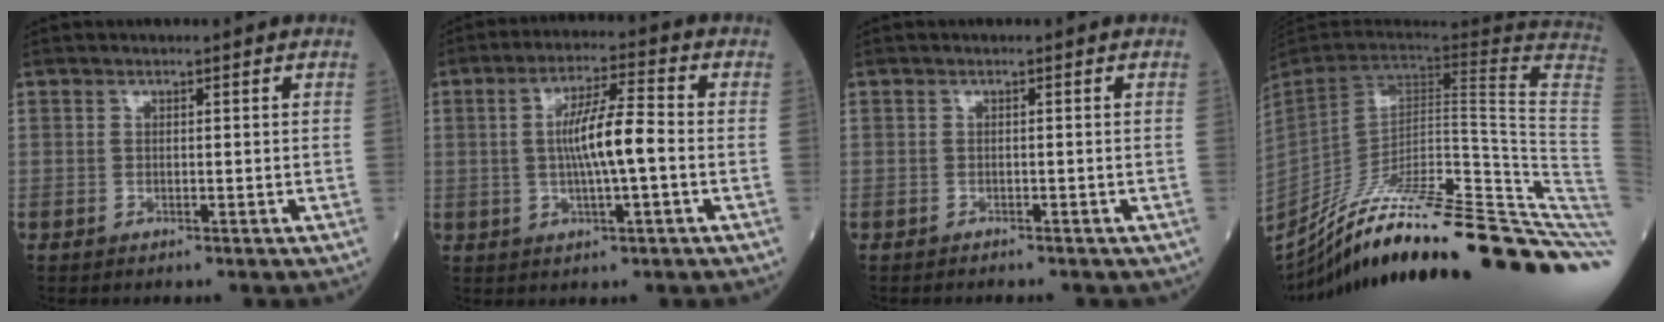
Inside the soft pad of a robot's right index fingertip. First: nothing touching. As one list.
[{"total": 8.3, "force": [-0.4, 0.6, 8.3], "torque": [-0.149, 0.007, -0.011]}, {"total": 2.4, "force": [-2.1, 0.9, 0.9], "torque": [-0.019, -0.003, -0.020]}, {"total": 37.5, "force": [-28.9, -0.3, 24.0], "torque": [-0.214, -0.050, -0.406]}]